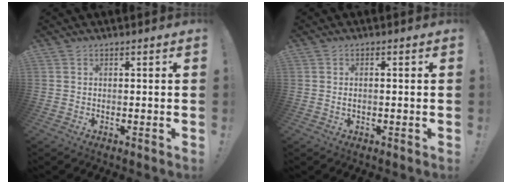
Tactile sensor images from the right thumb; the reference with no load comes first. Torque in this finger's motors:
{"motor_torque": [-0.10, -0.02, -0.02, 0.04, 0.02]}